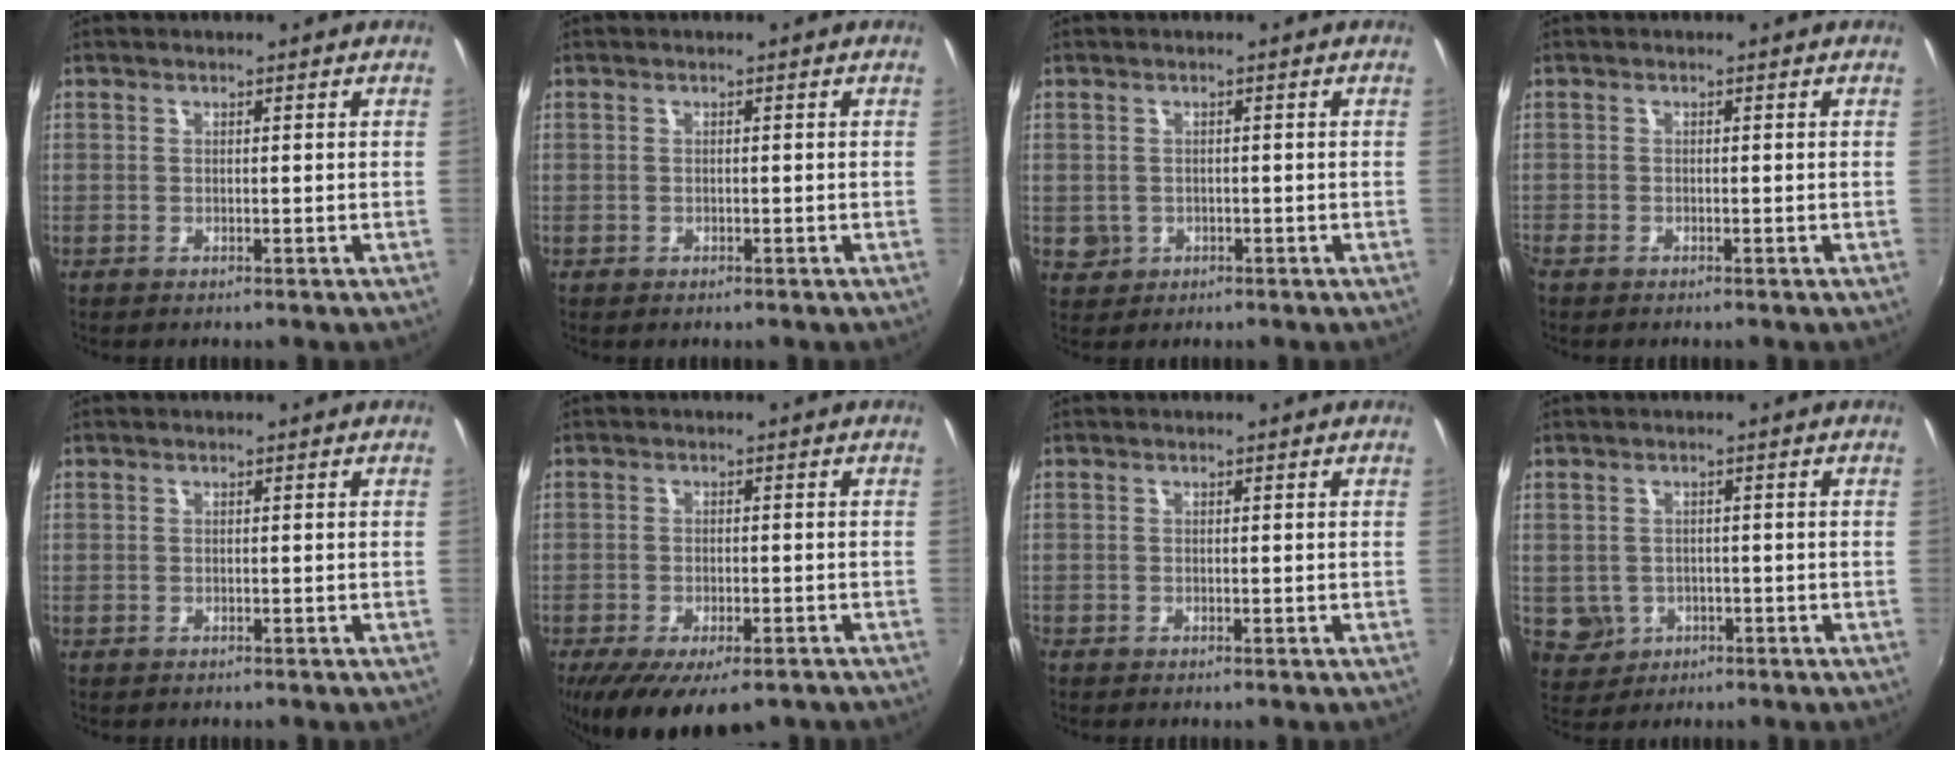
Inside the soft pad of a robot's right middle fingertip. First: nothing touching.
{"total": 1.3, "force": [-0.3, 1.1, 0.5], "torque": [-0.006, -0.003, -0.005]}
{"total": 4.3, "force": [-0.5, 4.0, 1.5], "torque": [-0.029, 0.000, 0.001]}
{"total": 1.8, "force": [-1.2, 1.1, 0.9], "torque": [-0.019, -0.006, -0.023]}
{"total": 0.7, "force": [-0.2, 0.6, 0.2], "torque": [-0.002, -0.001, -0.003]}
{"total": 14.7, "force": [-9.8, 6.0, 9.2], "torque": [-0.188, -0.049, -0.141]}
{"total": 0.7, "force": [-0.4, 0.4, 0.3], "torque": [-0.007, -0.003, -0.008]}
{"total": 6.6, "force": [-1.2, 6.2, 2.0], "torque": [-0.058, 0.003, -0.001]}